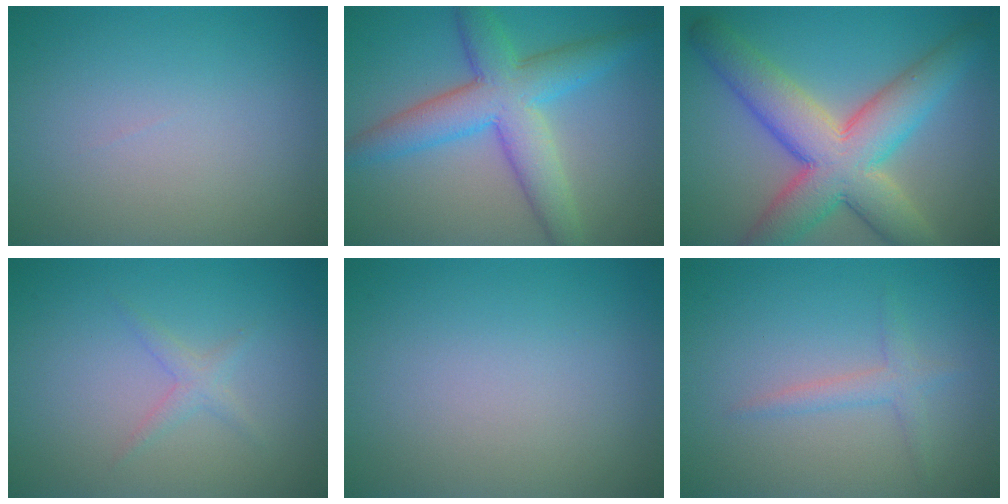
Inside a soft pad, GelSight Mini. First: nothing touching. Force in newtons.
{"total": 7.1, "press": 7.1, "slide": 0.2}
{"total": 9.9, "press": 9.8, "slide": 0.5}
{"total": 1.3, "press": 1.3, "slide": 0.1}
{"total": 0.0}
{"total": 1.7, "press": 1.7, "slide": 0.0}